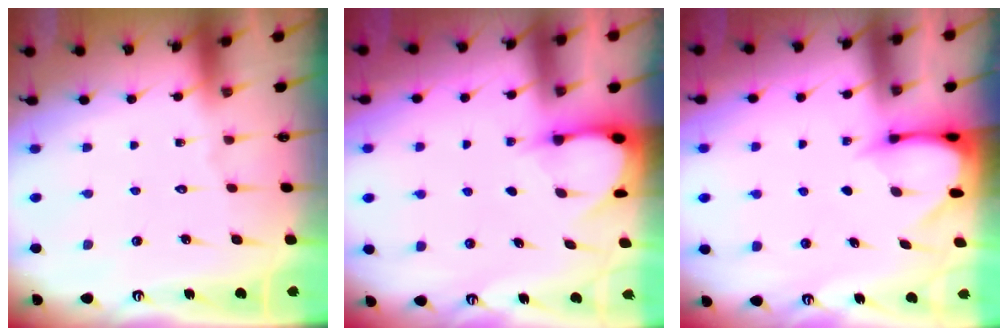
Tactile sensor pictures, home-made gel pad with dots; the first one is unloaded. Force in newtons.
{"total": 3.2, "press": 3.1, "slide": 0.4}
{"total": 3.3, "press": 3.3, "slide": 0.3}